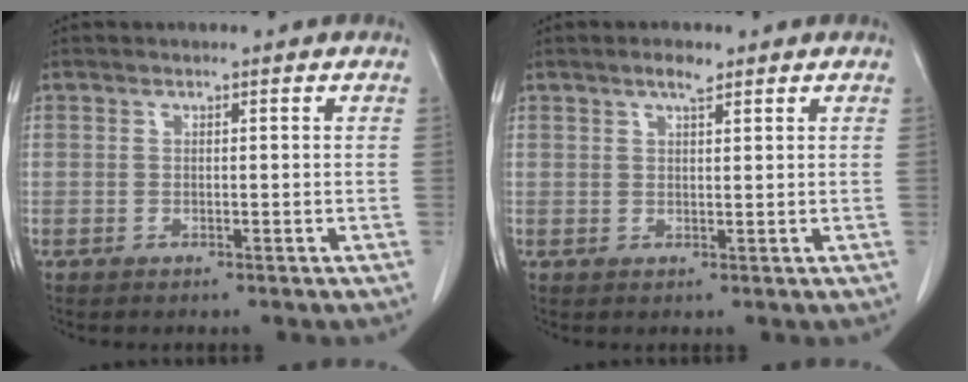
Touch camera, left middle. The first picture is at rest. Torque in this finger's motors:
{"motor_torque": [0.17, -0.15, 0.00, 0.01]}